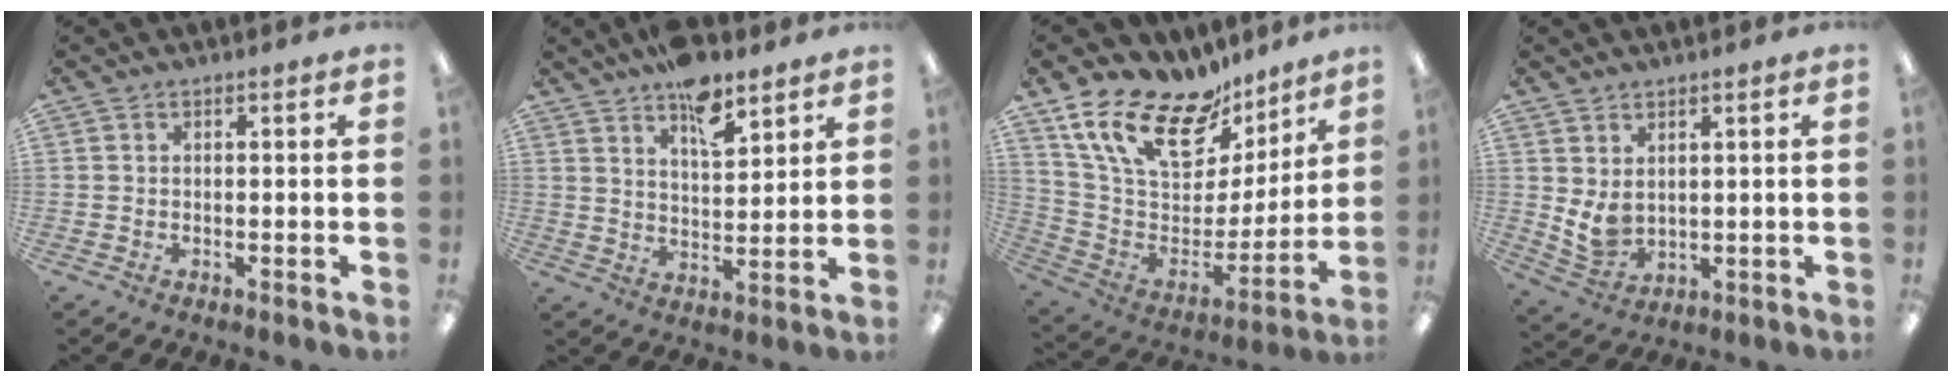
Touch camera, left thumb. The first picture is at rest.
{"total": 9.5, "force": [7.1, 4.0, 4.9], "torque": [-0.069, -0.039, 0.122]}
{"total": 20.5, "force": [14.5, 10.2, 10.4], "torque": [-0.200, -0.095, 0.265]}
{"total": 5.3, "force": [2.2, 3.8, 3.1], "torque": [-0.059, -0.019, 0.042]}